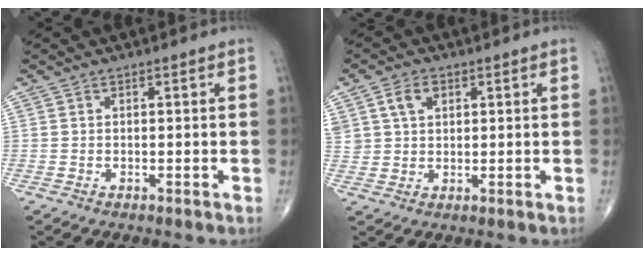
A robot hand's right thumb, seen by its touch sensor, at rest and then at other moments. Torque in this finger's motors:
{"motor_torque": [0.82, 0.71, 0.55, 0.49, -0.01]}